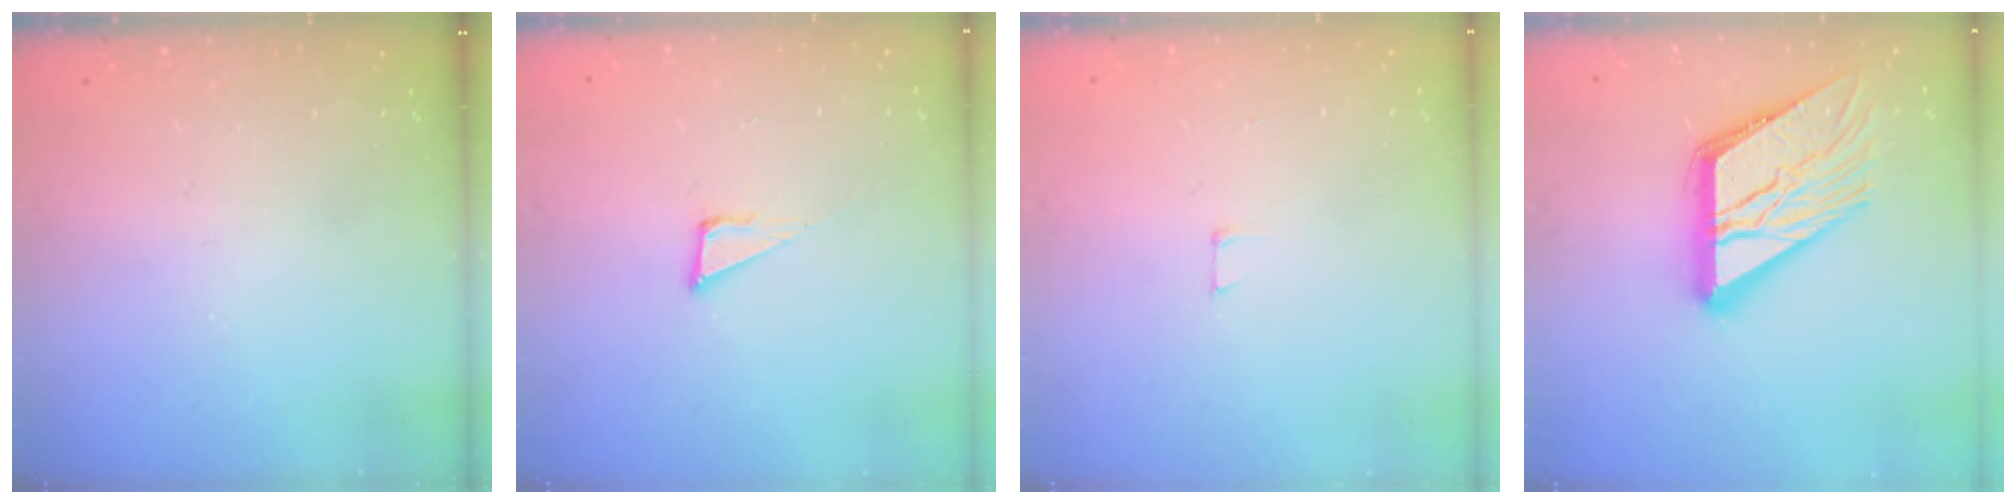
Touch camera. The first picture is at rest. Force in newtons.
{"total": 5.1, "press": 5.0, "slide": 0.9}
{"total": 2.9, "press": 2.9, "slide": 0.2}
{"total": 19.0, "press": 18.9, "slide": 2.0}